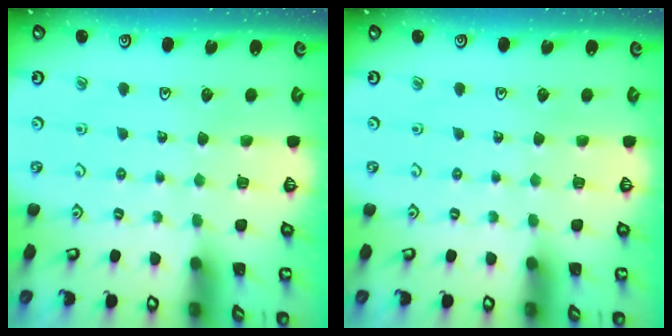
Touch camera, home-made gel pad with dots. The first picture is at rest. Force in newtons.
{"total": 0.0}